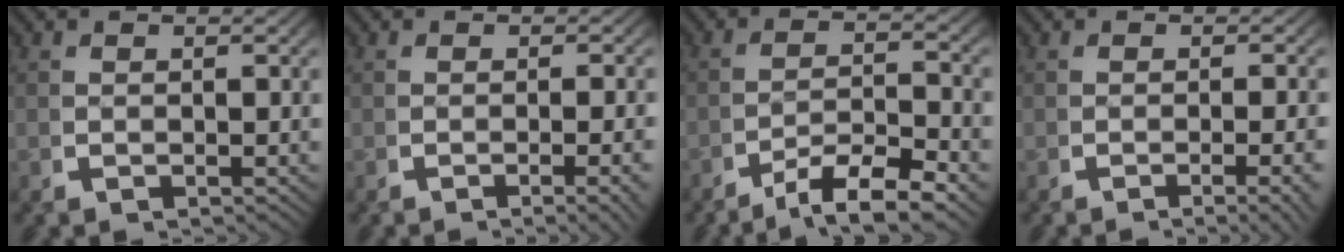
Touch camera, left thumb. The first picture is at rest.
{"total": 2.6, "force": [-1.0, 0.2, 2.3], "torque": [-0.035, 0.003, -0.017]}
{"total": 5.3, "force": [-2.8, 2.4, 3.8], "torque": [-0.059, -0.013, -0.043]}
{"total": 3.2, "force": [-1.5, 0.4, 2.8], "torque": [-0.041, -0.001, -0.023]}